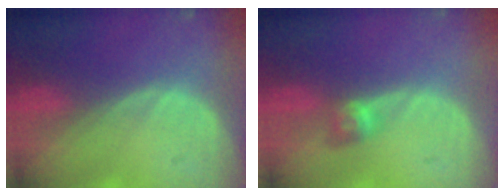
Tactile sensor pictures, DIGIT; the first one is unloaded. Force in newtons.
{"total": 2.9, "press": 2.5, "slide": 1.5}